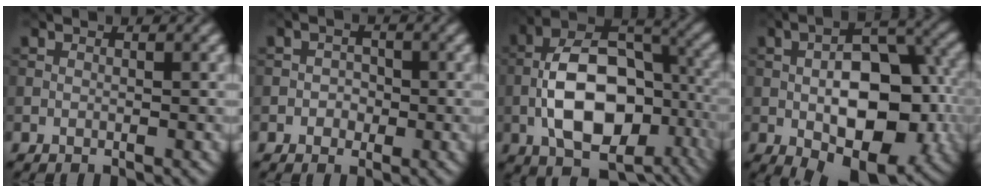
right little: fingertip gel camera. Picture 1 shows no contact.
{"total": 1.5, "force": [-0.5, 1.3, 0.4], "torque": [0.009, -0.001, -0.016]}
{"total": 12.7, "force": [-4.0, 7.2, 9.7], "torque": [-0.165, 0.005, -0.074]}
{"total": 11.7, "force": [-2.2, 6.4, 9.5], "torque": [-0.136, -0.006, -0.030]}